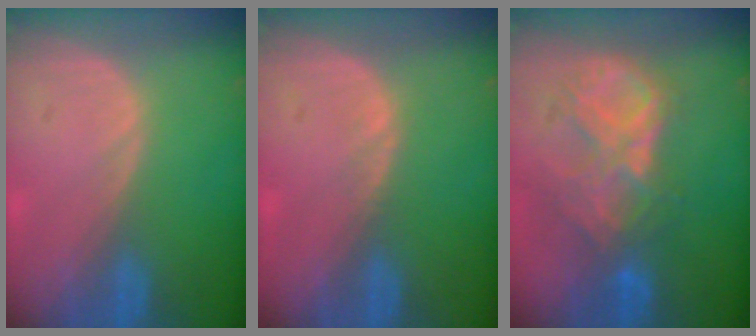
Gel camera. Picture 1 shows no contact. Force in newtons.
{"total": 0.7, "press": 0.6, "slide": 0.3}
{"total": 9.0, "press": 7.8, "slide": 4.6}